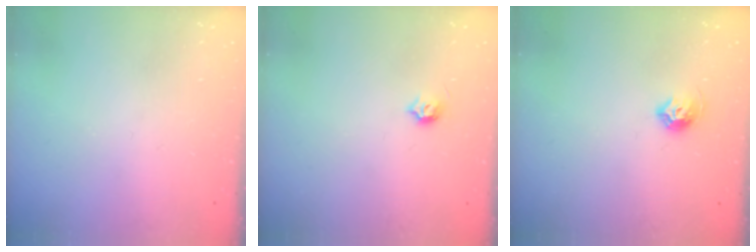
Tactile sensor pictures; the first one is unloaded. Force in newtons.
{"total": 3.9, "press": 3.8, "slide": 0.7}
{"total": 6.9, "press": 6.8, "slide": 1.1}